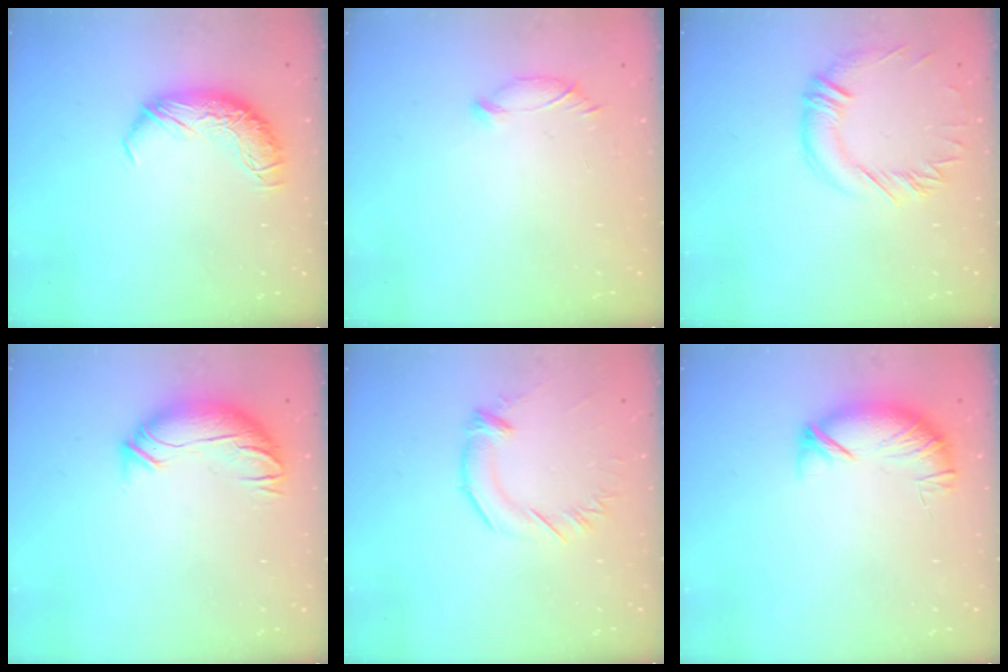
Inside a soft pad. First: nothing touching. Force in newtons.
{"total": 5.8, "press": 5.7, "slide": 1.0}
{"total": 0.8, "press": 0.2, "slide": 0.8}
{"total": 3.5, "press": 2.2, "slide": 2.7}
{"total": 2.0, "press": 1.9, "slide": 0.7}
{"total": 5.3, "press": 4.9, "slide": 2.0}